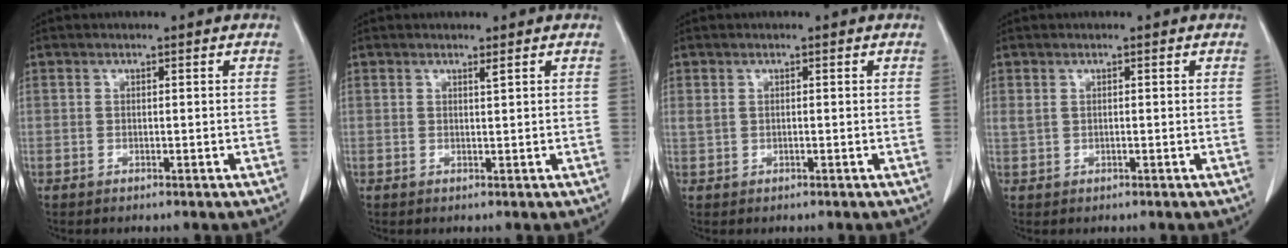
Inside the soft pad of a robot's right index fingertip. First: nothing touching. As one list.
[{"total": 0.5, "force": [0.4, -0.1, 0.3], "torque": [-0.017, -0.007, 0.011]}, {"total": 1.0, "force": [0.3, 0.6, 0.8], "torque": [-0.025, 0.008, 0.012]}, {"total": 1.2, "force": [0.3, 0.7, 0.9], "torque": [-0.028, 0.007, 0.014]}]